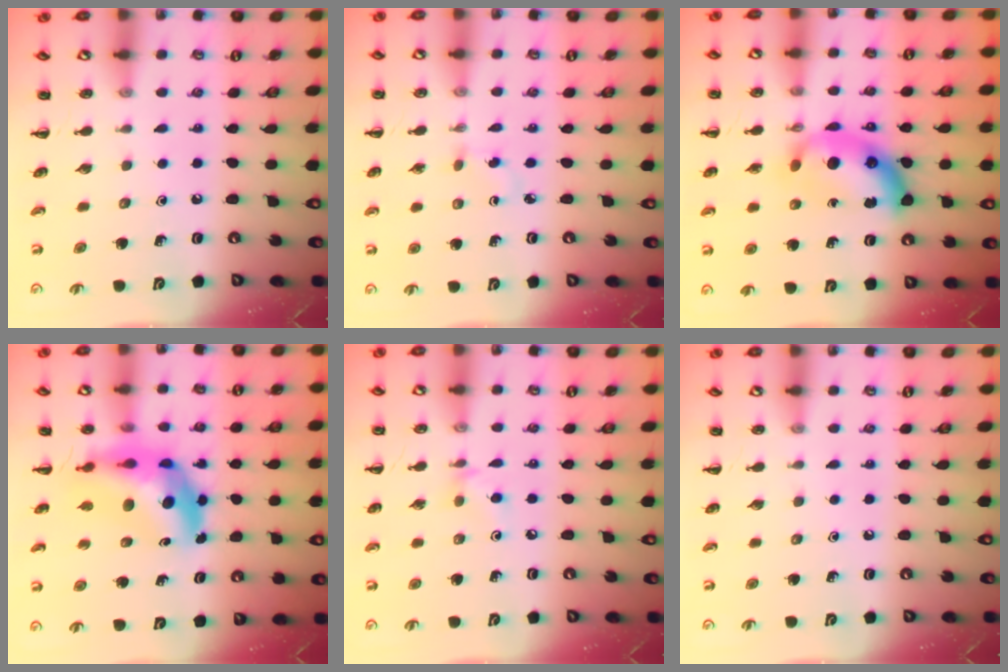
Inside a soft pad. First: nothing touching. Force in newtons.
{"total": 2.4, "press": 2.2, "slide": 0.9}
{"total": 14.1, "press": 14.1, "slide": 0.3}
{"total": 9.8, "press": 9.3, "slide": 3.2}
{"total": 4.6, "press": 4.3, "slide": 1.6}
{"total": 0.0}